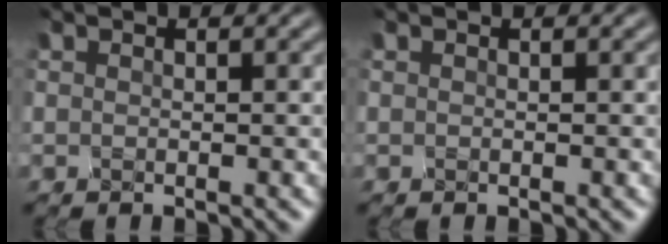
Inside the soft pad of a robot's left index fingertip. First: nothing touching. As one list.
[{"total": 0.0}]